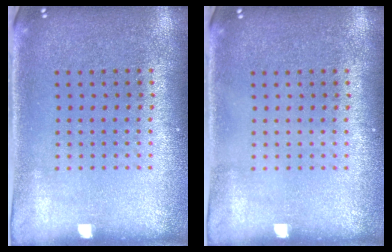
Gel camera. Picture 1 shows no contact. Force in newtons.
{"total": 0.0}